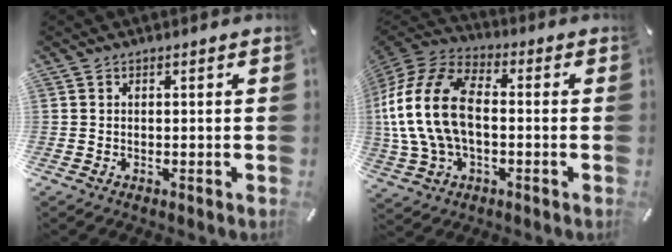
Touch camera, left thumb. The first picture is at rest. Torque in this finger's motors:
{"motor_torque": [1.54, 2.09, 2.77, 0.00, 0.42]}